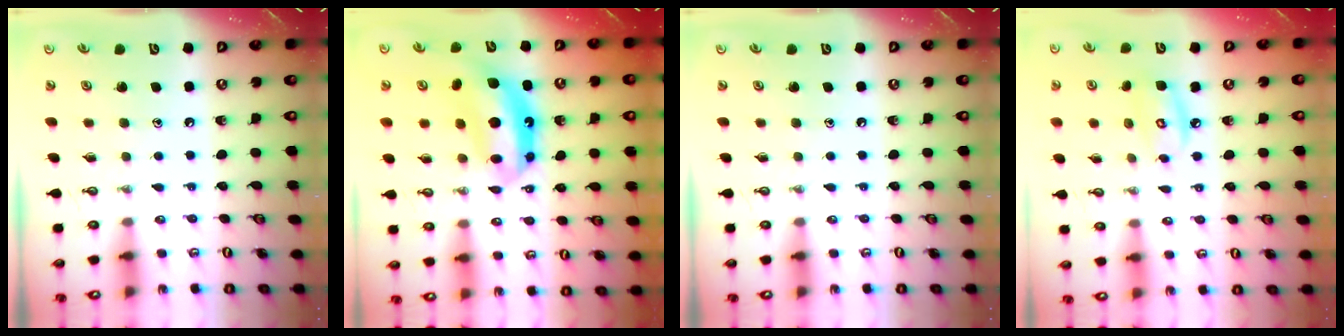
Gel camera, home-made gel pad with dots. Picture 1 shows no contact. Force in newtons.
{"total": 11.2, "press": 11.2, "slide": 1.3}
{"total": 0.0}
{"total": 7.1, "press": 7.0, "slide": 0.5}